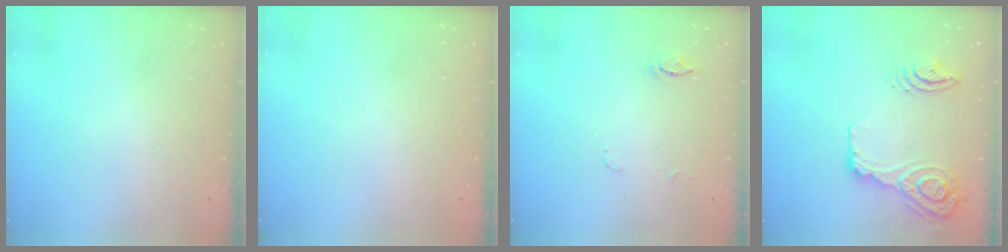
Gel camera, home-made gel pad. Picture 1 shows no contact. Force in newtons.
{"total": 0.0}
{"total": 5.5, "press": 5.4, "slide": 0.4}
{"total": 17.7, "press": 17.1, "slide": 4.4}